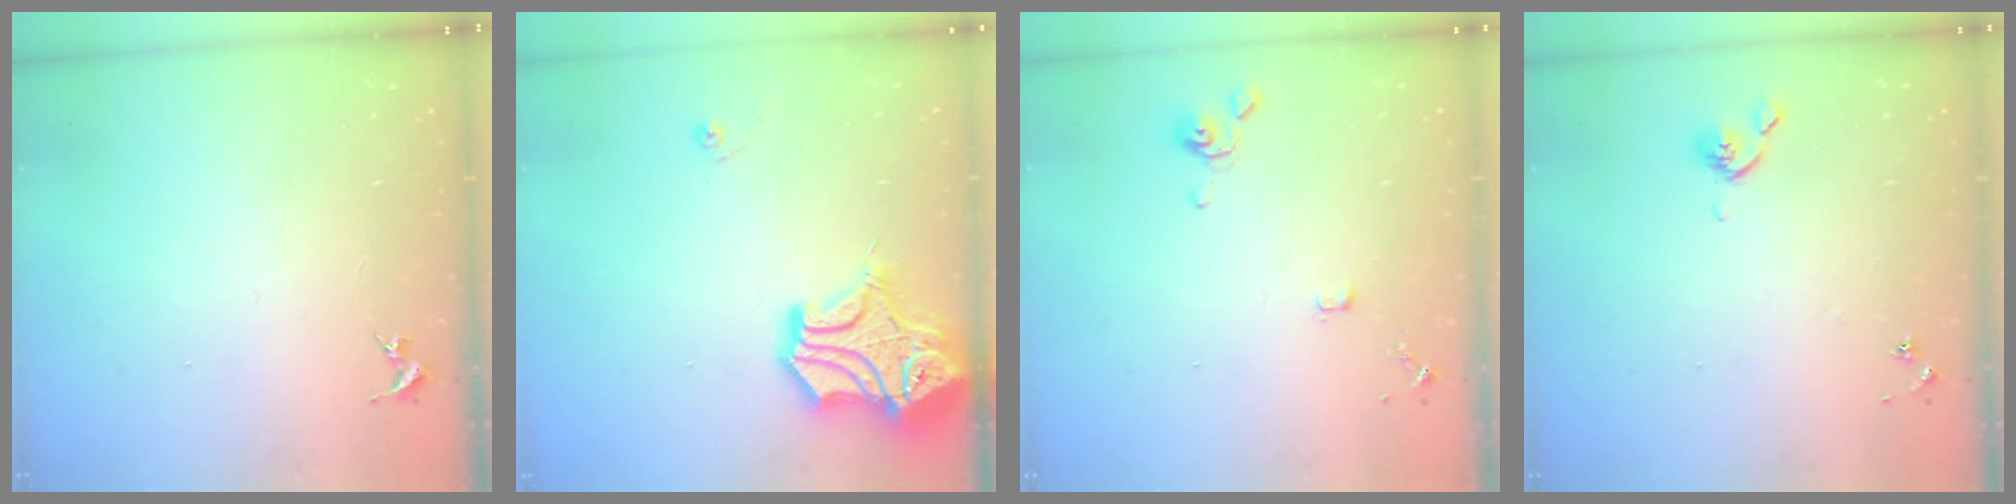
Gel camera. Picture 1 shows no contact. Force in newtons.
{"total": 17.1, "press": 16.9, "slide": 2.2}
{"total": 3.4, "press": 3.4, "slide": 0.7}
{"total": 4.4, "press": 4.3, "slide": 0.8}